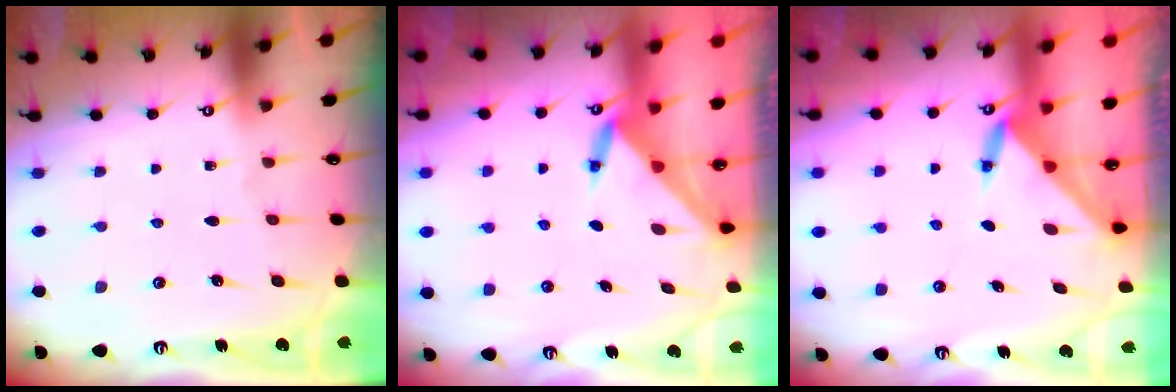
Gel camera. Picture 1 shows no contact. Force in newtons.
{"total": 3.6, "press": 3.6, "slide": 0.4}
{"total": 3.6, "press": 3.5, "slide": 0.4}